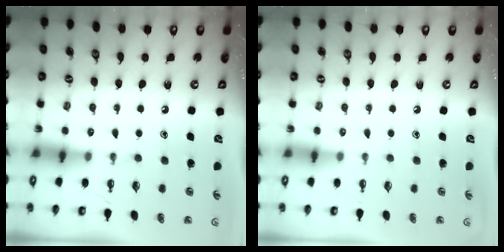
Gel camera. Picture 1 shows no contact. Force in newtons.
{"total": 0.0}